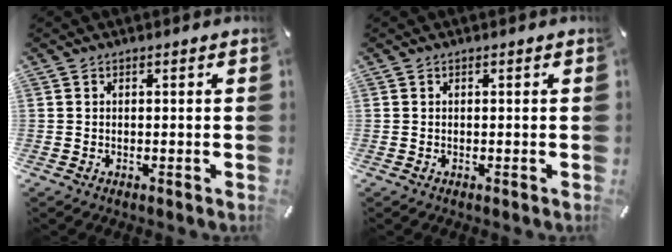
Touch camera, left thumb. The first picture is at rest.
{"total": 0.0}